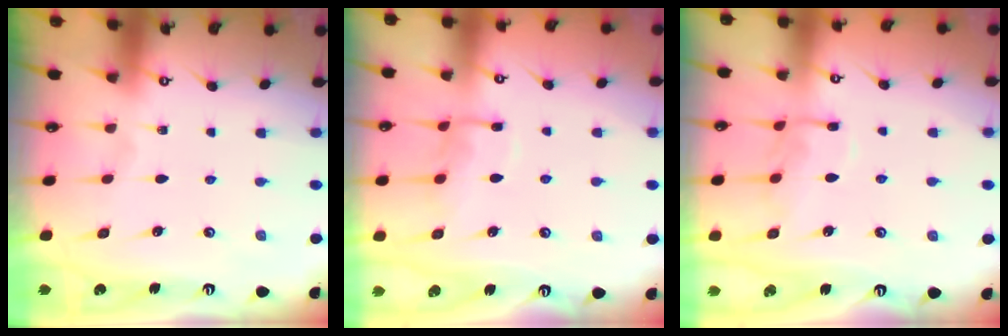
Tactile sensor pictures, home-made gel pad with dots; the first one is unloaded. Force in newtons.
{"total": 8.2, "press": 8.2, "slide": 0.5}
{"total": 8.9, "press": 8.9, "slide": 0.7}